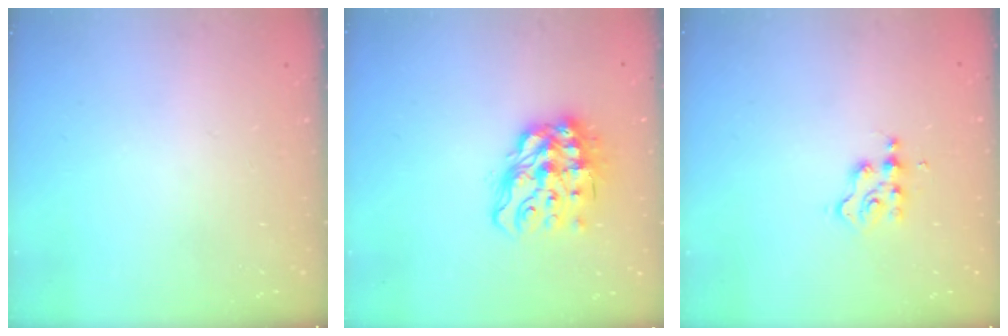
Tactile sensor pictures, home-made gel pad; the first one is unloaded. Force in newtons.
{"total": 14.6, "press": 14.5, "slide": 2.0}
{"total": 2.3, "press": 2.3, "slide": 0.3}